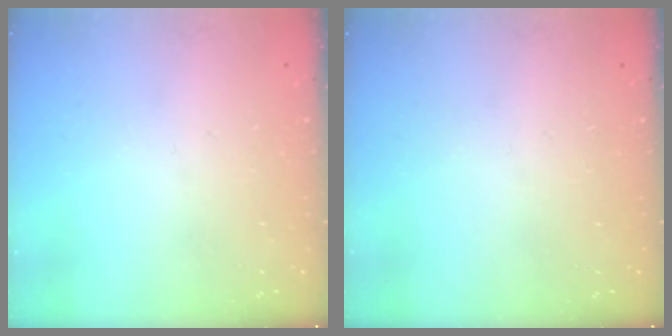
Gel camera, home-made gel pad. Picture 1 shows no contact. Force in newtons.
{"total": 0.0}